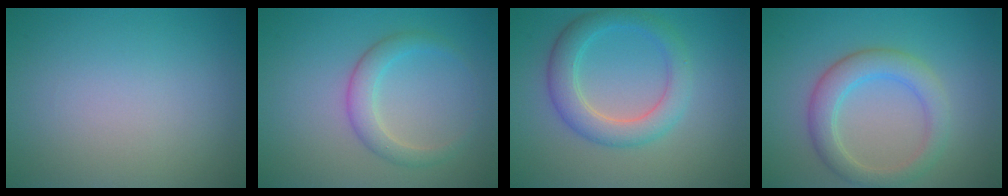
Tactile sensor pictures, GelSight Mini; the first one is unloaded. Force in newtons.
{"total": 2.6, "press": 2.6, "slide": 0.1}
{"total": 4.2, "press": 4.2, "slide": 0.3}
{"total": 4.0, "press": 3.9, "slide": 0.4}